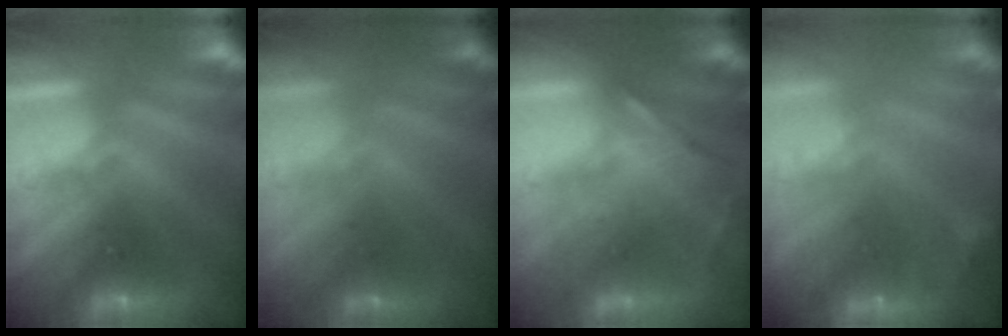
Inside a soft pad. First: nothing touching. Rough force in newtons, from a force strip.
{"total": 1.7}
{"total": 1.2}
{"total": 7.3}